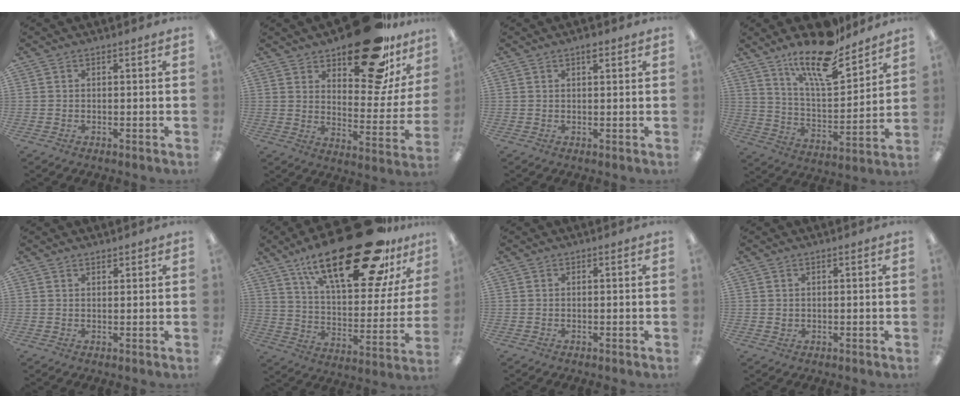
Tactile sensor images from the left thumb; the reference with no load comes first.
{"total": 23.7, "force": [16.7, 9.6, 13.7], "torque": [-0.171, -0.104, 0.274]}
{"total": 2.0, "force": [1.4, 0.6, 1.3], "torque": [-0.021, -0.001, 0.024]}
{"total": 17.3, "force": [13.8, 4.8, 9.3], "torque": [-0.163, -0.086, 0.231]}
{"total": 1.4, "force": [1.2, 0.5, 0.4], "torque": [-0.008, -0.001, 0.023]}
{"total": 31.0, "force": [20.1, 11.1, 20.8], "torque": [-0.317, -0.118, 0.327]}
{"total": 0.0}
{"total": 0.9, "force": [0.5, 0.8, 0.3], "torque": [-0.007, 0.005, 0.008]}